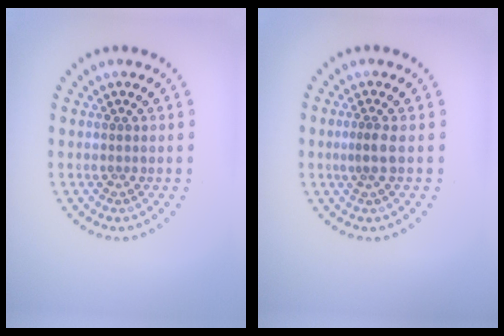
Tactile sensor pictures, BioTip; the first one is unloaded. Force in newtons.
{"total": 1.4, "press": 0.9, "slide": 1.1}